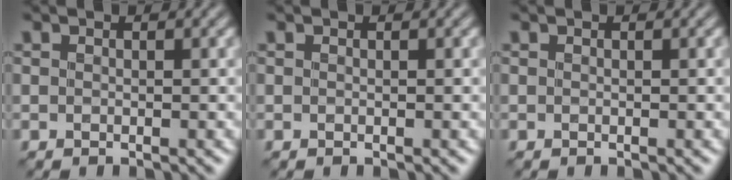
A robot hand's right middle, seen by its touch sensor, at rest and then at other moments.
{"total": 0.0}
{"total": 0.0}